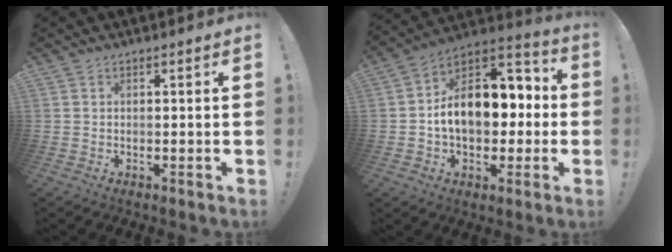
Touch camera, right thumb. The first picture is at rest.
{"total": 16.7, "force": [0.2, 11.7, 11.9], "torque": [-0.168, 0.008, 0.012]}